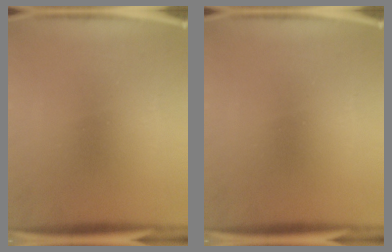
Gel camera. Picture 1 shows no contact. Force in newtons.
{"total": 0.0}